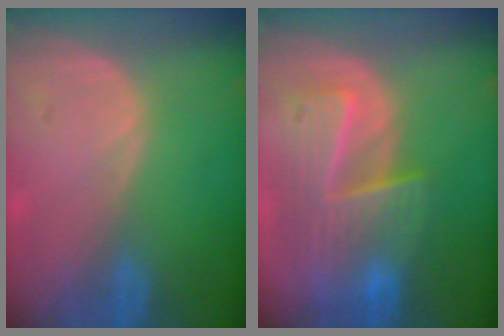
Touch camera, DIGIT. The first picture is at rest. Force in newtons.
{"total": 9.9, "press": 8.6, "slide": 5.0}